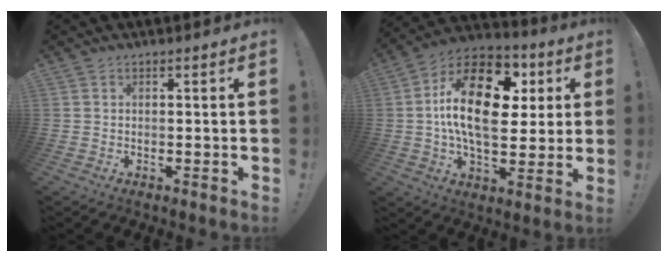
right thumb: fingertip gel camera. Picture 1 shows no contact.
{"total": 23.0, "force": [4.2, 13.1, 18.4], "torque": [-0.317, -0.005, 0.073]}